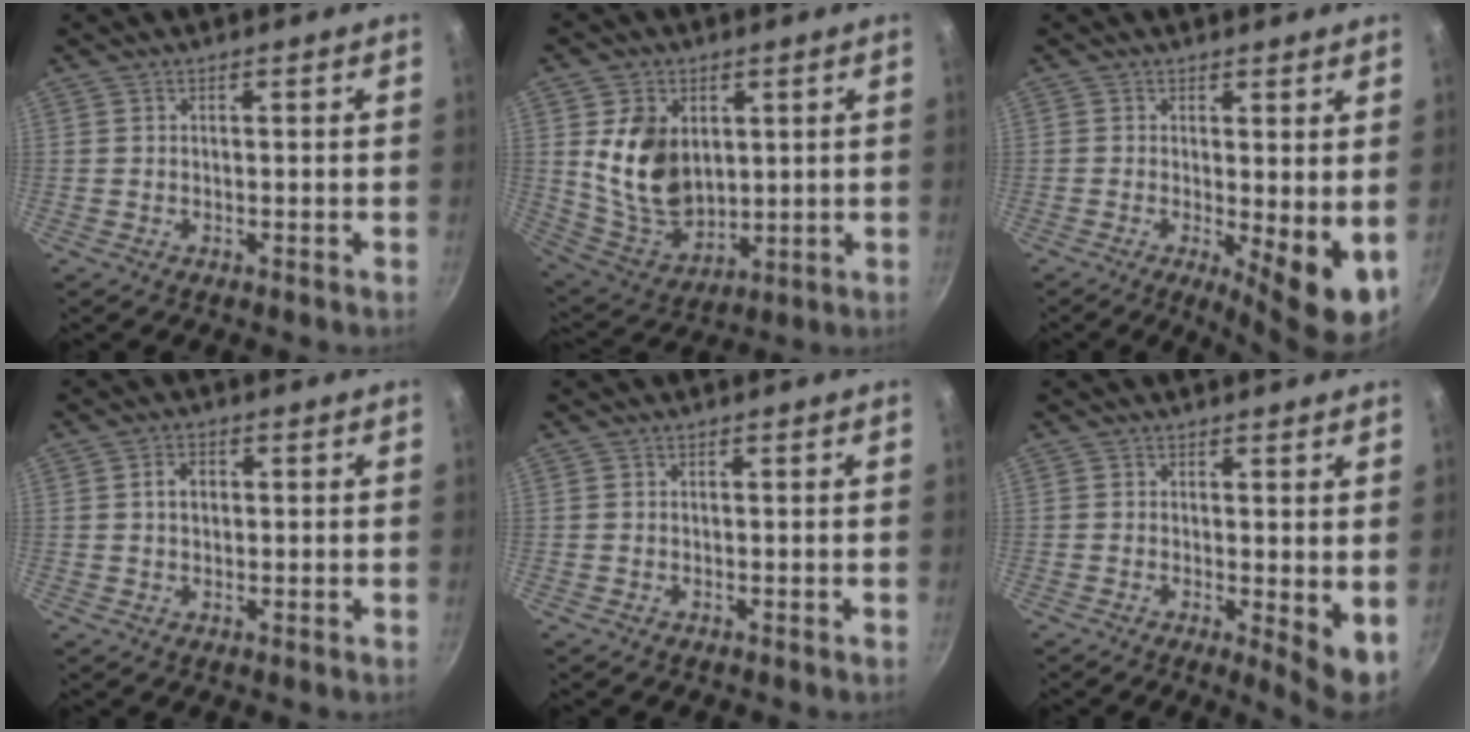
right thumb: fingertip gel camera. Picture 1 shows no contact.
{"total": 13.7, "force": [2.7, 9.9, 9.1], "torque": [-0.138, -0.029, 0.068]}
{"total": 8.1, "force": [-0.4, 2.3, 7.8], "torque": [-0.101, -0.016, 0.001]}
{"total": 3.1, "force": [0.5, 2.3, 2.0], "torque": [-0.020, 0.007, 0.006]}
{"total": 0.0}
{"total": 5.2, "force": [0.1, 1.5, 4.9], "torque": [-0.071, -0.016, 0.002]}